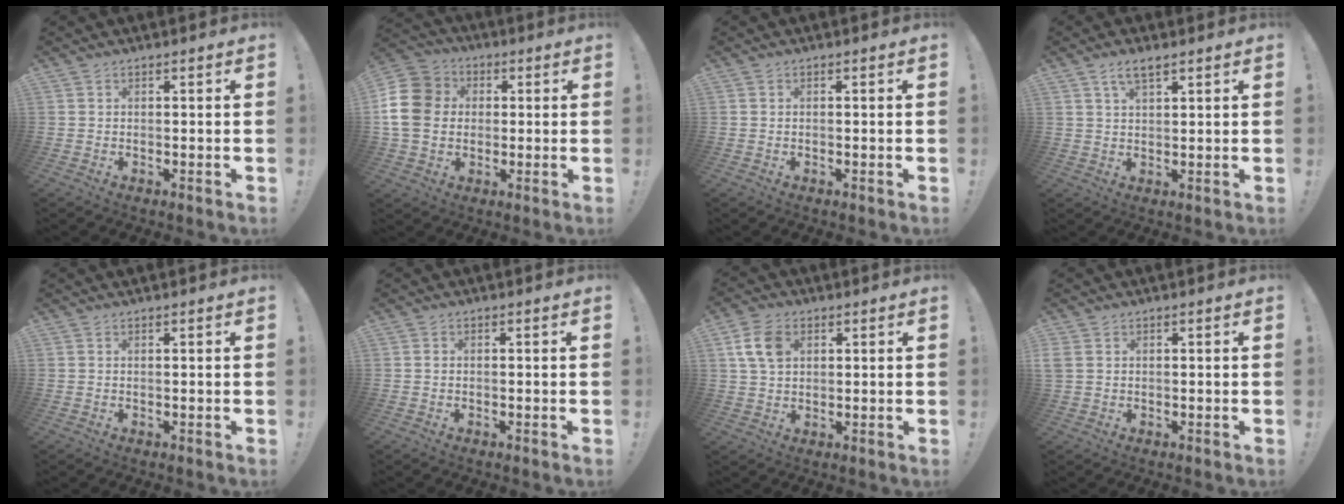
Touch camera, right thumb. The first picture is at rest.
{"total": 15.3, "force": [0.9, 12.7, 8.4], "torque": [-0.156, 0.017, 0.021]}
{"total": 0.0}
{"total": 4.6, "force": [2.8, 1.7, 3.2], "torque": [-0.056, -0.007, 0.049]}
{"total": 0.6, "force": [0.5, -0.2, 0.3], "torque": [-0.004, -0.001, 0.008]}
{"total": 0.5, "force": [-0.2, 0.5, 0.1], "torque": [-0.007, 0.006, -0.003]}
{"total": 8.4, "force": [2.7, 5.8, 5.4], "torque": [-0.107, 0.011, 0.057]}
{"total": 2.7, "force": [1.1, 2.0, 1.4], "torque": [-0.035, 0.005, 0.025]}